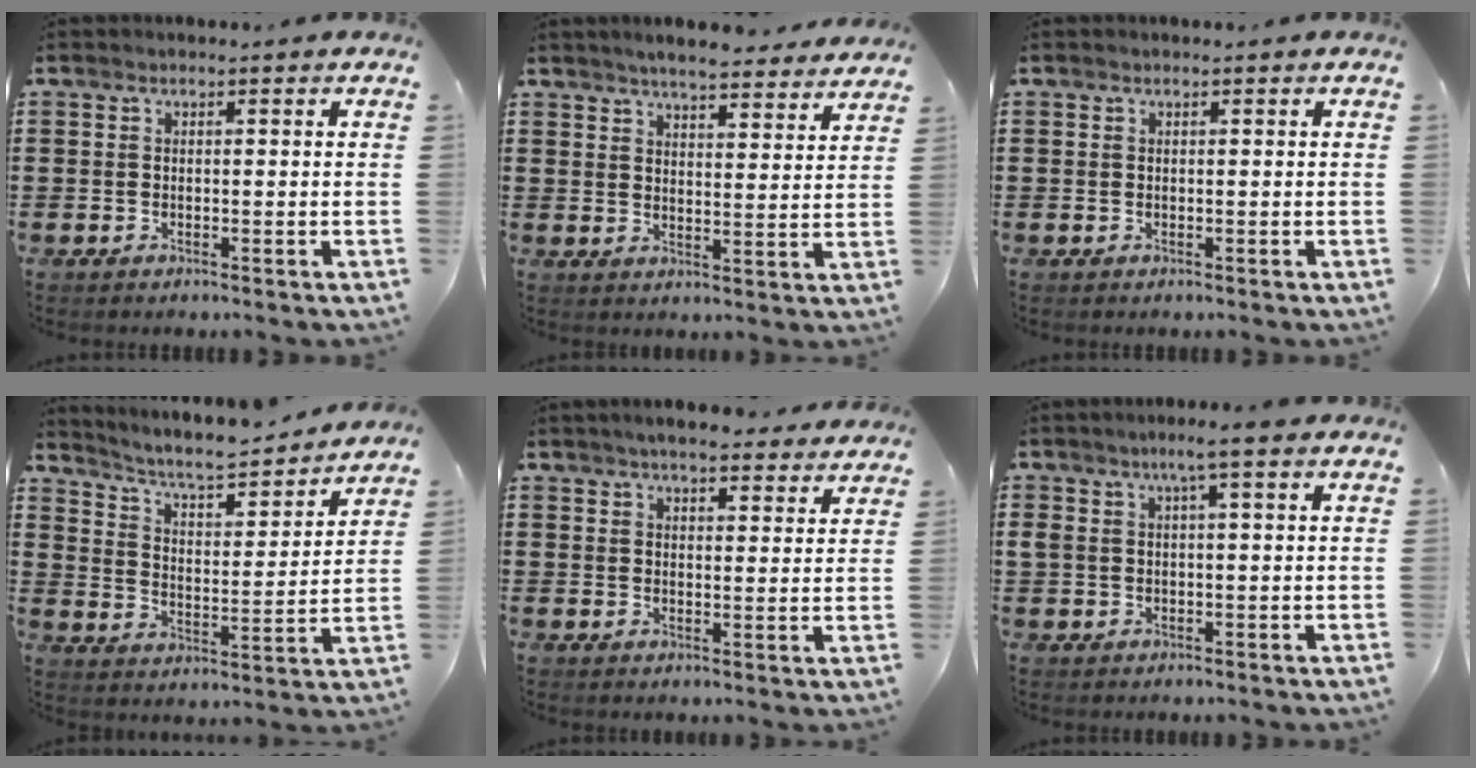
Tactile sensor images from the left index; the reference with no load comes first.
{"total": 4.8, "force": [4.7, 0.0, 1.0], "torque": [-0.038, -0.024, 0.083]}
{"total": 0.0}
{"total": 5.3, "force": [4.9, 0.6, 2.0], "torque": [-0.062, -0.038, 0.075]}
{"total": 4.7, "force": [4.5, 0.5, 1.4], "torque": [-0.039, -0.009, 0.082]}
{"total": 3.6, "force": [1.6, 0.4, 3.2], "torque": [-0.066, 0.003, 0.025]}